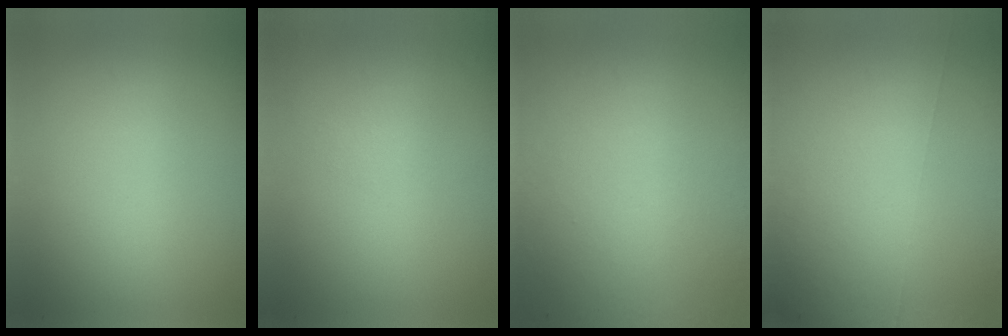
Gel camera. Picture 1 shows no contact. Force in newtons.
{"total": 1.3}
{"total": 8.2}
{"total": 4.4}